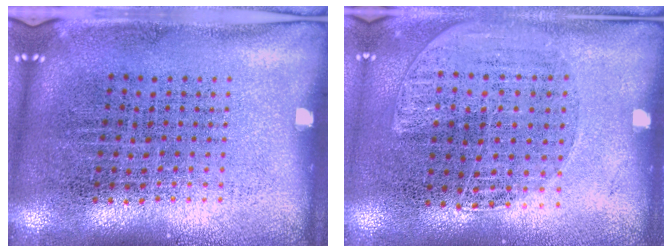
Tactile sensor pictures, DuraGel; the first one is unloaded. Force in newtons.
{"total": 1.3, "press": 1.3, "slide": 0.1}